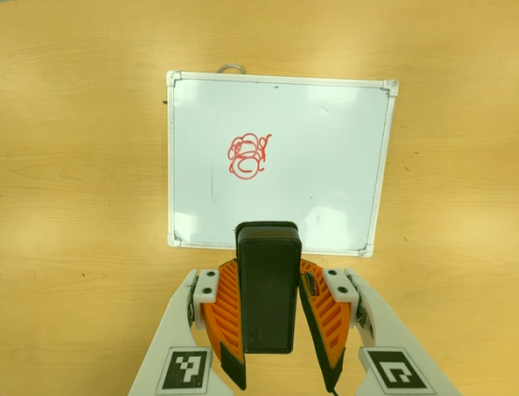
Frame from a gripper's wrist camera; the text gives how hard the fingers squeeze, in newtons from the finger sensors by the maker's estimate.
{"total": 6.0, "left": 4.8, "right": 7.2}